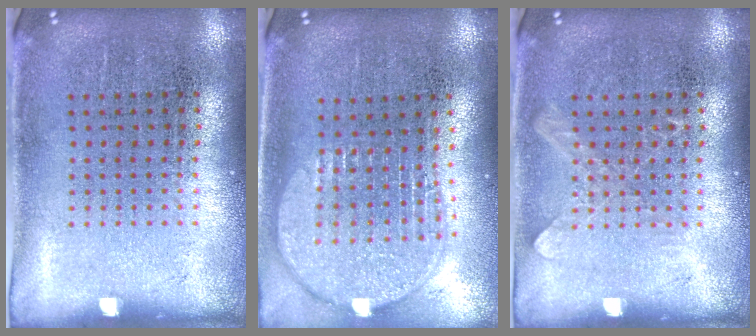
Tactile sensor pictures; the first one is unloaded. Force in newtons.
{"total": 2.0, "press": 1.7, "slide": 1.1}
{"total": 0.8, "press": 0.8, "slide": 0.2}